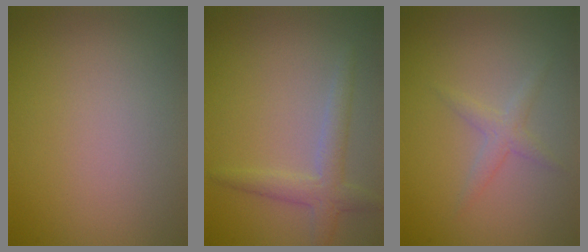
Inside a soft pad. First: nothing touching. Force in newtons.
{"total": 2.7, "press": 2.7, "slide": 0.1}
{"total": 1.5, "press": 1.5, "slide": 0.1}